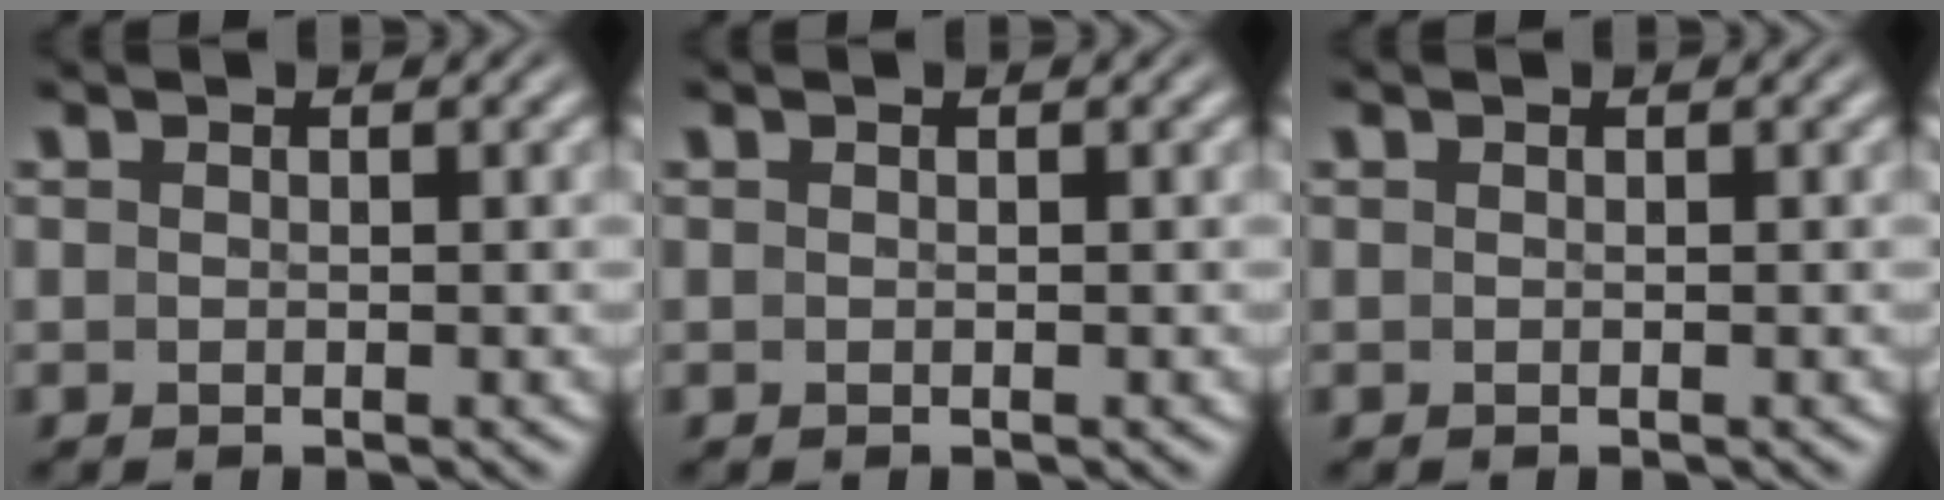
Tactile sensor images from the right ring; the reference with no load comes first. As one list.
[{"total": 0.0}, {"total": 0.0}]